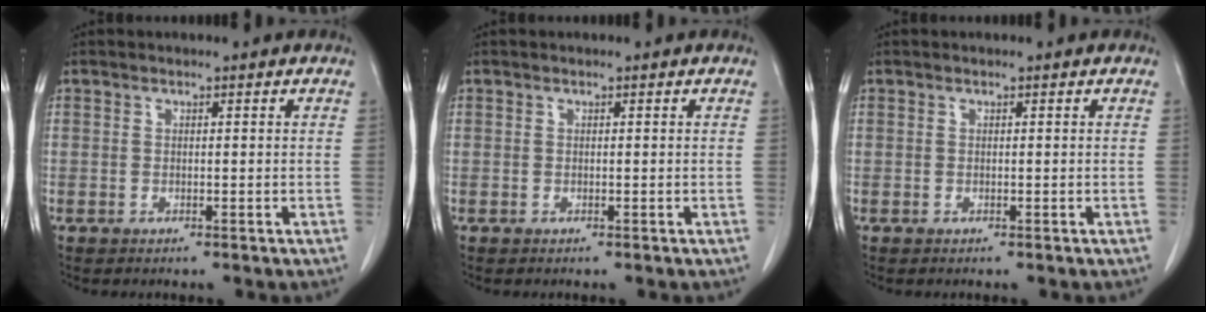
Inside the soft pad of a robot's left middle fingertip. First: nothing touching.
{"total": 0.0}
{"total": 0.0}